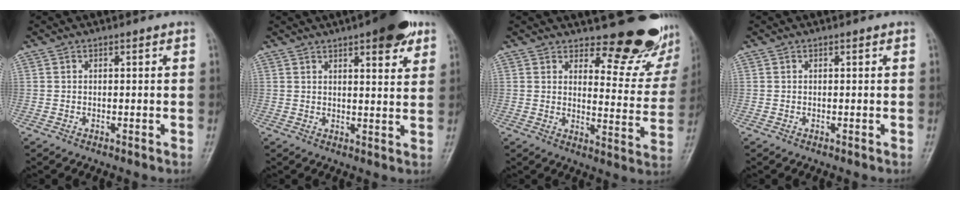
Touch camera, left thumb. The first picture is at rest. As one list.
[{"total": 9.7, "force": [5.8, 2.9, 7.1], "torque": [-0.076, -0.024, 0.074]}, {"total": 15.1, "force": [12.7, 5.5, 5.9], "torque": [-0.023, -0.115, 0.149]}, {"total": 0.0}]